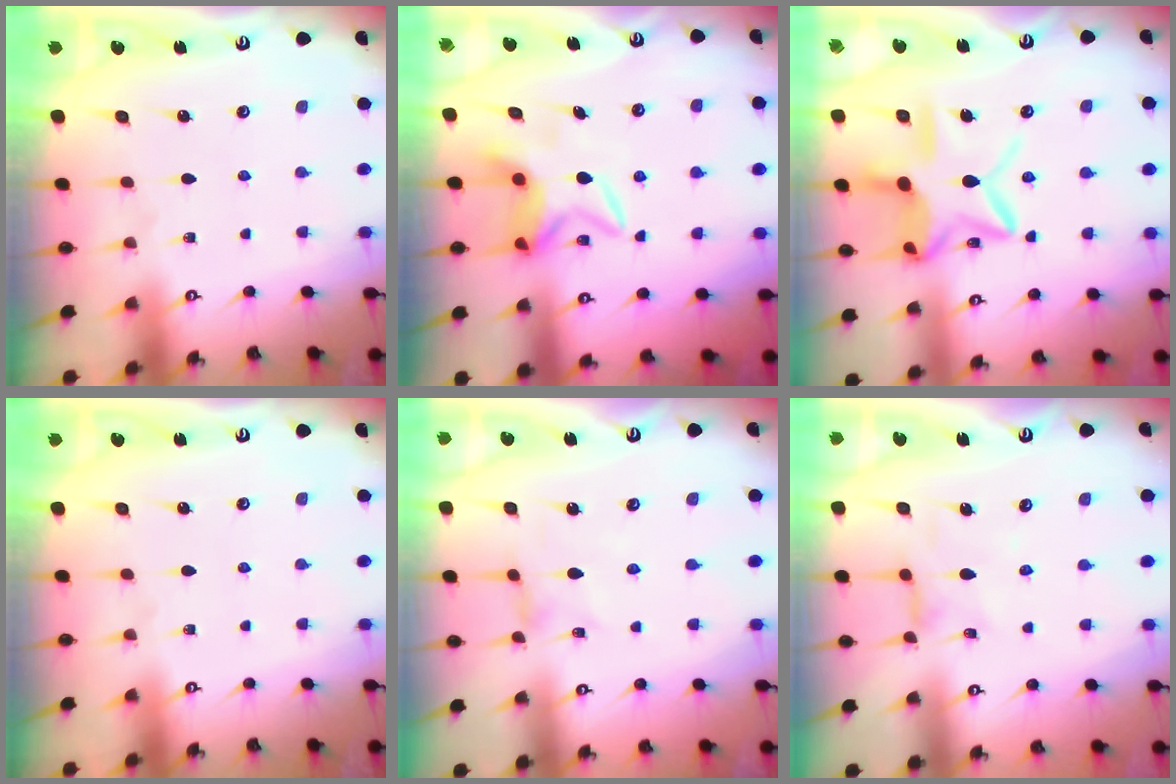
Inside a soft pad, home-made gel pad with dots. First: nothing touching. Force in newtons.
{"total": 6.4, "press": 6.4, "slide": 0.6}
{"total": 14.2, "press": 14.1, "slide": 1.1}
{"total": 0.0}
{"total": 1.2, "press": 1.2, "slide": 0.1}
{"total": 2.9, "press": 2.9, "slide": 0.4}